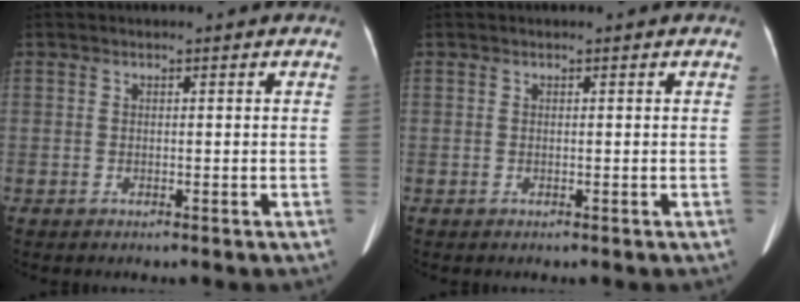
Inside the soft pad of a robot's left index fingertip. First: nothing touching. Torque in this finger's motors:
{"motor_torque": [0.05, 0.05, 0.01, 0.01]}